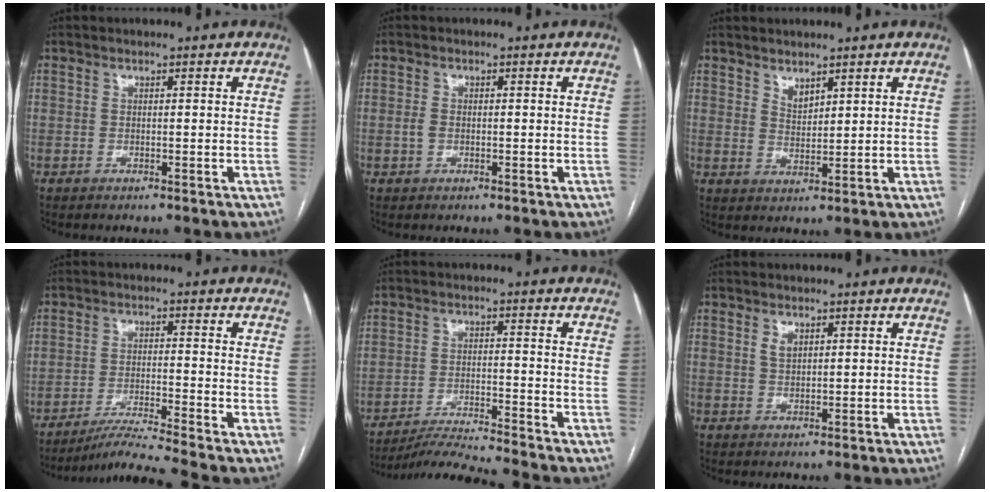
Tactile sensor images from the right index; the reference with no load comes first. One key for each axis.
{"total": 1.6, "fx": -0.3, "fy": 1.1, "fz": 1.1, "tx": -0.025, "ty": 0.003, "tz": -0.003}
{"total": 2.6, "fx": 2.1, "fy": 1.1, "fz": 1.2, "tx": -0.022, "ty": -0.007, "tz": 0.046}
{"total": 7.3, "fx": -6.3, "fy": -2.9, "fz": 2.1, "tx": -0.037, "ty": -0.023, "tz": -0.116}
{"total": 9.6, "fx": -9.0, "fy": -2.5, "fz": 2.2, "tx": -0.025, "ty": -0.016, "tz": -0.160}
{"total": 2.1, "fx": 1.0, "fy": 1.2, "fz": 1.4, "tx": -0.027, "ty": 0.001, "tz": 0.023}